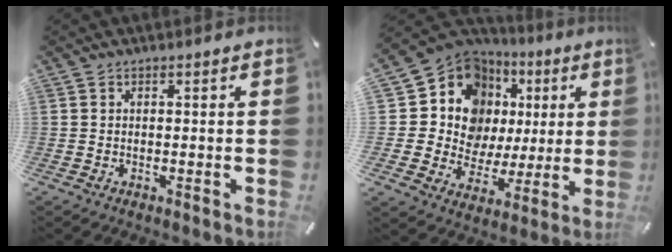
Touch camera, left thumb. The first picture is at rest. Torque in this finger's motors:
{"motor_torque": [0.76, 0.71, 0.56, 0.30, 0.07]}